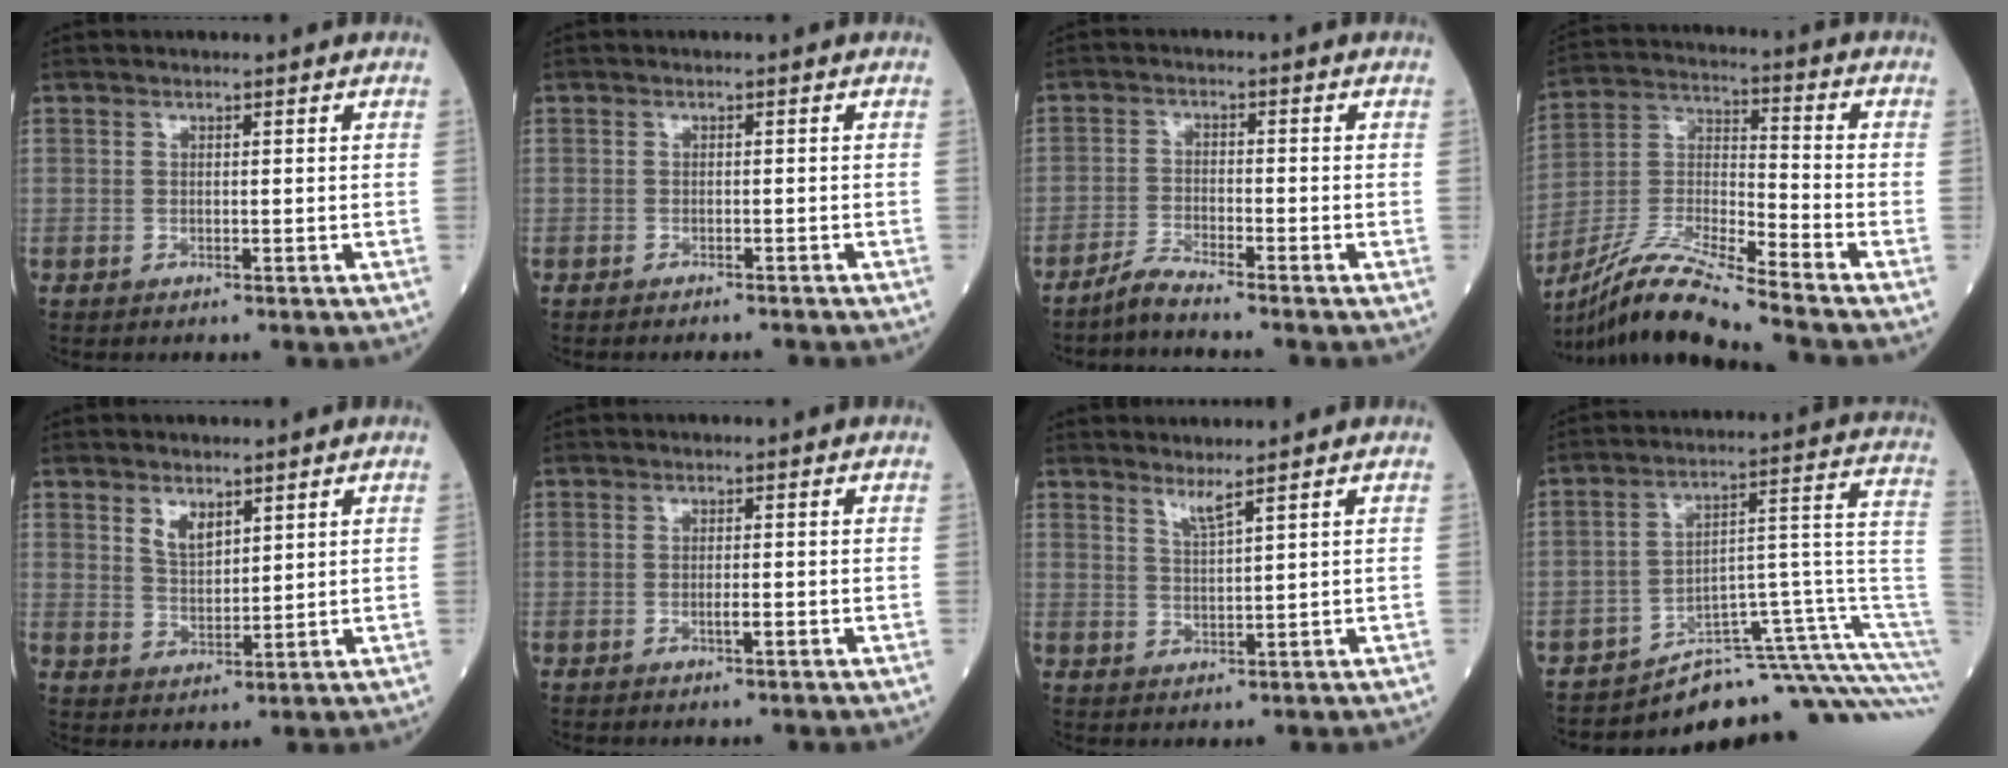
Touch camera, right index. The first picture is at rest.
{"total": 2.3, "force": [-2.2, 0.1, 0.5], "torque": [-0.006, -0.004, -0.028]}
{"total": 3.3, "force": [-3.2, -0.7, 0.9], "torque": [-0.023, -0.014, -0.067]}
{"total": 14.0, "force": [-12.3, -1.3, 6.6], "torque": [-0.133, -0.004, -0.232]}
{"total": 3.8, "force": [2.3, 1.7, 2.4], "torque": [-0.046, -0.004, 0.050]}
{"total": 1.2, "force": [-0.4, 0.1, 1.1], "torque": [-0.020, 0.000, -0.006]}
{"total": 2.2, "force": [1.8, -0.7, 1.0], "torque": [-0.022, -0.016, 0.037]}
{"total": 15.1, "force": [-13.7, -0.3, 6.4], "torque": [-0.021, 0.095, -0.190]}